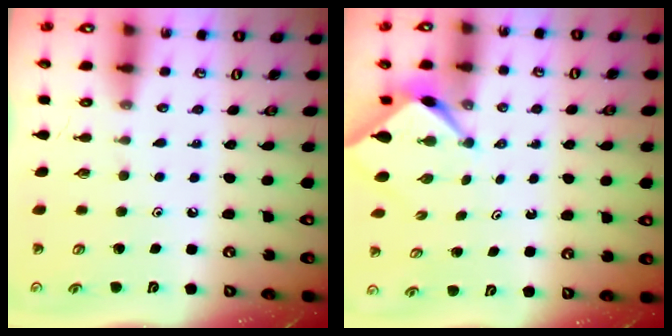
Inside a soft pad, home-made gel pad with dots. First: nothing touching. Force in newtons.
{"total": 2.6, "press": 2.6, "slide": 0.3}